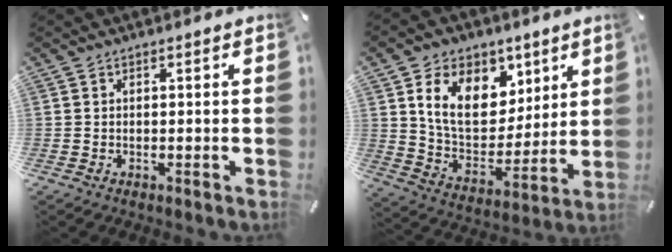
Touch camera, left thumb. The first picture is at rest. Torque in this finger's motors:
{"motor_torque": [1.41, 1.15, 1.75, -1.02, 0.38]}